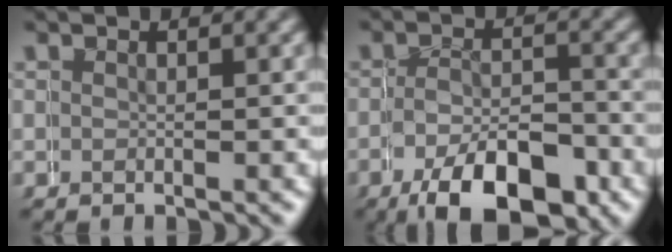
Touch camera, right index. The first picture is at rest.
{"total": 7.4, "force": [-4.6, 3.7, 4.4], "torque": [-0.071, -0.025, -0.067]}